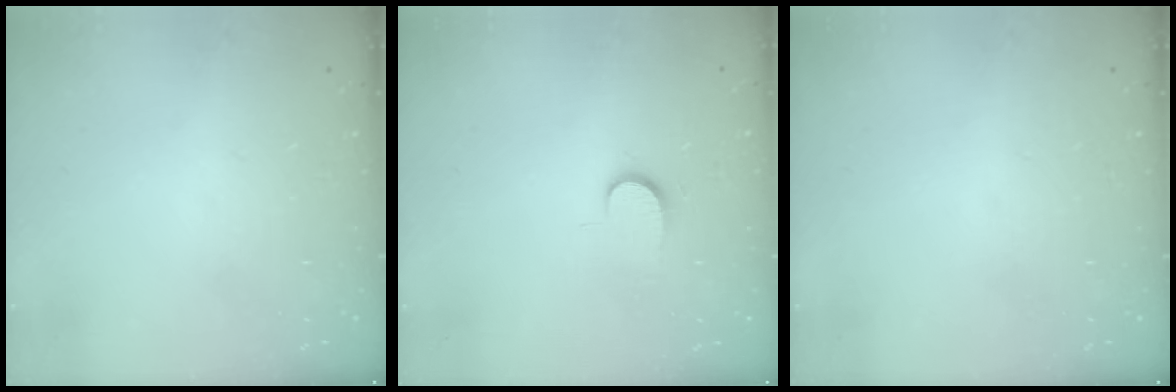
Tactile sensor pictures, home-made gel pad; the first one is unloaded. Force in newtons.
{"total": 6.7, "press": 6.6, "slide": 0.7}
{"total": 0.0}